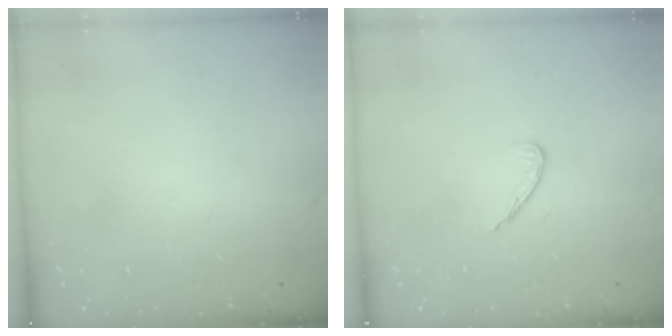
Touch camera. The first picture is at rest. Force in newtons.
{"total": 6.0, "press": 5.9, "slide": 0.6}